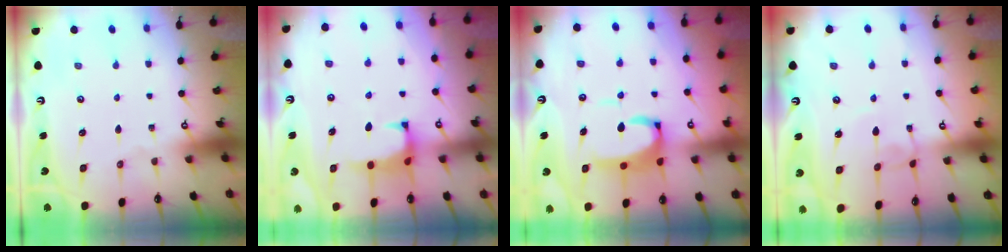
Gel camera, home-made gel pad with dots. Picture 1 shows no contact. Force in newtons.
{"total": 0.7, "press": 0.5, "slide": 0.5}
{"total": 7.0, "press": 6.9, "slide": 1.0}
{"total": 2.4, "press": 2.4, "slide": 0.3}